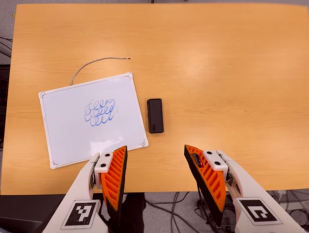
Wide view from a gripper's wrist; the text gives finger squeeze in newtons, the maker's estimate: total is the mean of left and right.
{"total": 0.0}